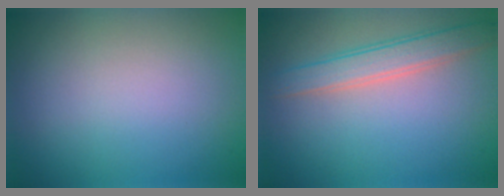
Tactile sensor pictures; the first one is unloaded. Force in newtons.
{"total": 2.9, "press": 2.9, "slide": 0.2}